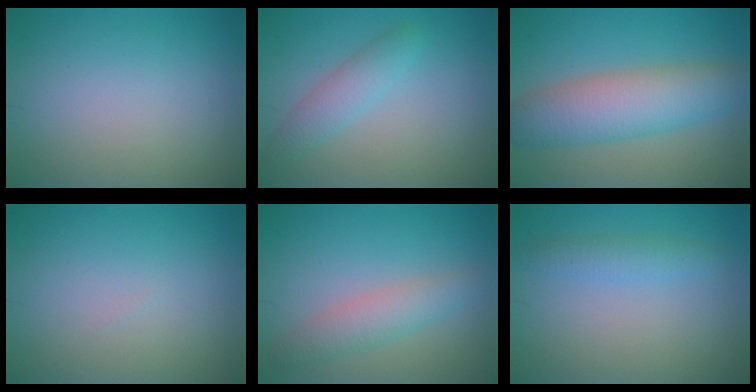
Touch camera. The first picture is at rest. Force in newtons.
{"total": 2.5, "press": 2.5, "slide": 0.1}
{"total": 6.9, "press": 6.9, "slide": 0.3}
{"total": 0.0}
{"total": 2.8, "press": 2.8, "slide": 0.1}
{"total": 1.8, "press": 1.8, "slide": 0.1}